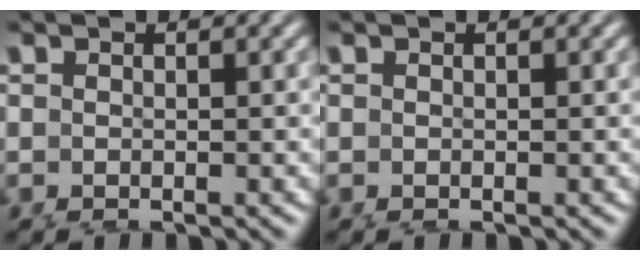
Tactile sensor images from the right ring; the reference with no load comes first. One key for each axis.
{"total": 0.0}